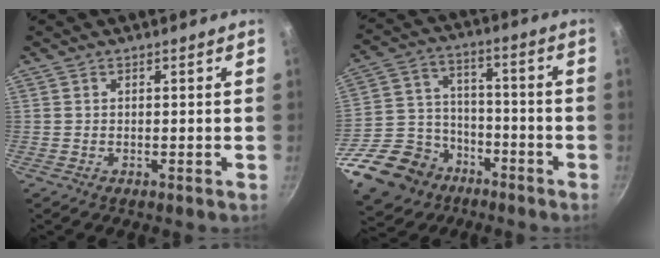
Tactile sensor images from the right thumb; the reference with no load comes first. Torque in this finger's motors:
{"motor_torque": [1.84, -0.29, 0.60, -0.41, 0.03]}